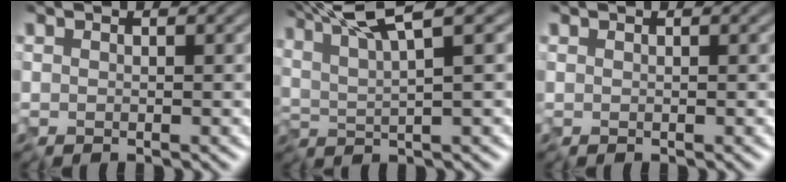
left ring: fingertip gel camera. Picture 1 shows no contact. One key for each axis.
{"total": 9.4, "fx": 5.7, "fy": 1.9, "fz": 7.2, "tx": -0.121, "ty": 0.019, "tz": 0.074}
{"total": 0.0}